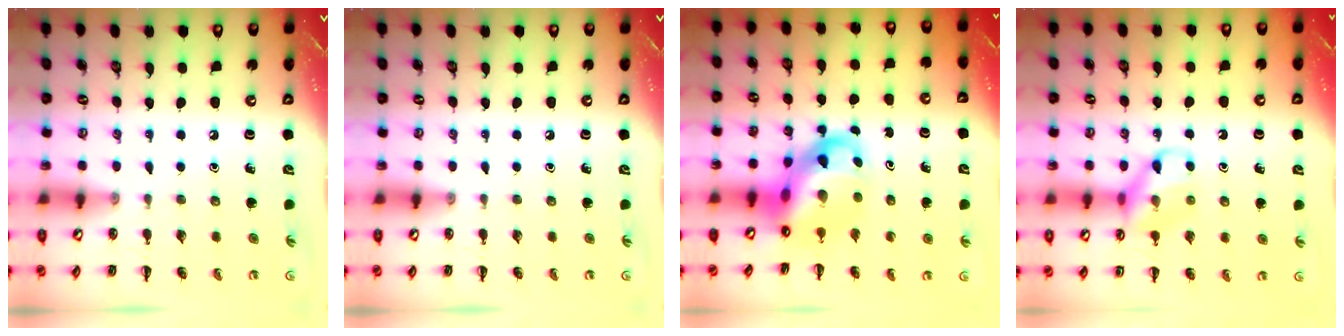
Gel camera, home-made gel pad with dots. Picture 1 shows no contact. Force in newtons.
{"total": 0.0}
{"total": 10.3, "press": 9.9, "slide": 3.0}
{"total": 12.7, "press": 12.6, "slide": 1.1}